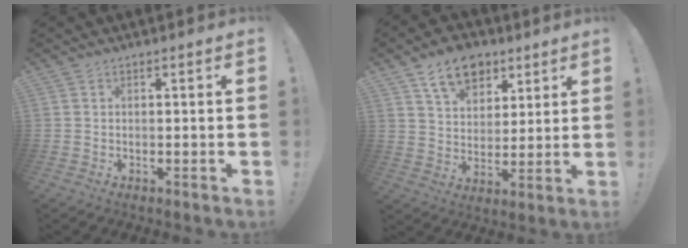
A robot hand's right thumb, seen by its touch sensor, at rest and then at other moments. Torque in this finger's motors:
{"motor_torque": [0.94, 1.00, 0.06, 0.00, 0.00]}